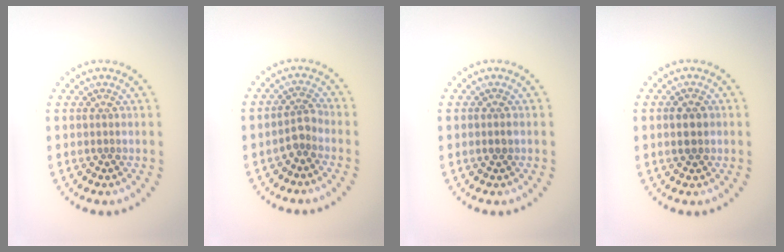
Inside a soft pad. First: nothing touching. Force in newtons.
{"total": 1.8, "press": 1.4, "slide": 1.1}
{"total": 0.8, "press": 0.8, "slide": 0.3}
{"total": 1.7, "press": 1.7, "slide": 0.2}